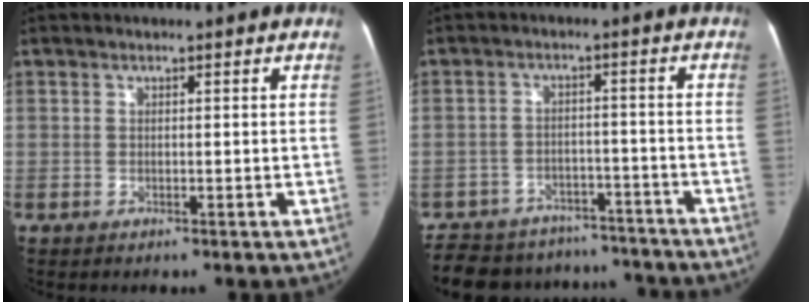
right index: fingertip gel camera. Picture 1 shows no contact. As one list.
[{"total": 16.9, "force": [-15.0, 6.9, 3.7], "torque": [-0.090, 0.021, -0.194]}]